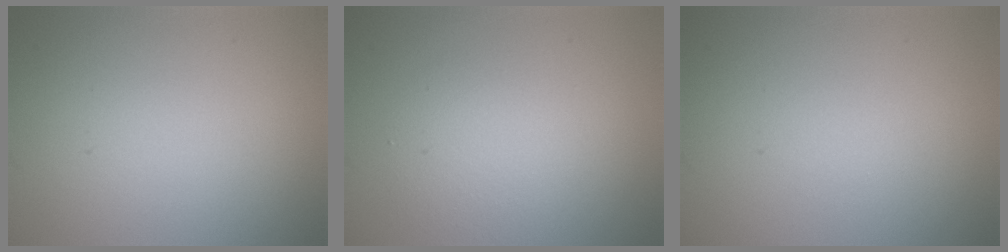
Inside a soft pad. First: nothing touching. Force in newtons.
{"total": 2.8, "press": 2.8, "slide": 0.2}
{"total": 0.0}